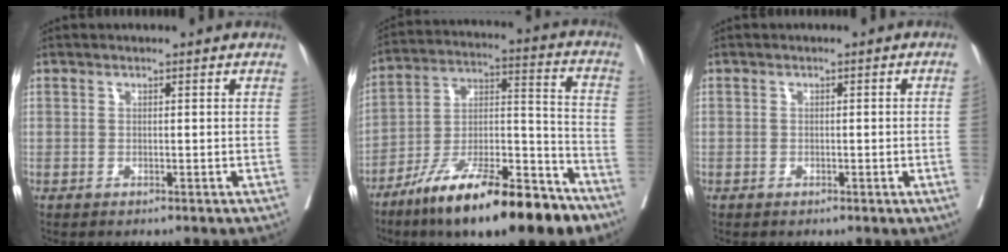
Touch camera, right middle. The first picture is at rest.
{"total": 21.8, "force": [-15.2, 4.4, 15.0], "torque": [-0.222, 0.002, -0.259]}
{"total": 1.3, "force": [-0.2, 0.1, 1.3], "torque": [-0.019, 0.008, -0.003]}